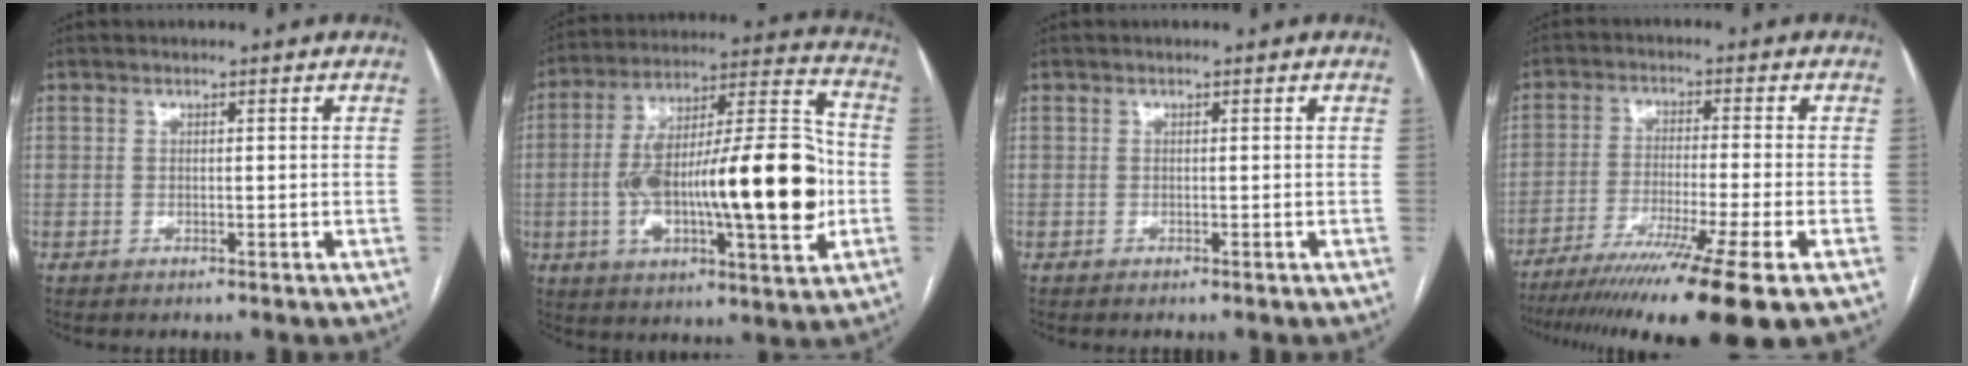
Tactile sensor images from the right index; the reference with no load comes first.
{"total": 25.7, "force": [-3.2, 5.7, 24.9], "torque": [-0.402, 0.018, -0.047]}
{"total": 0.0}
{"total": 16.9, "force": [-12.0, -1.7, 11.8], "torque": [-0.169, -0.053, -0.193]}